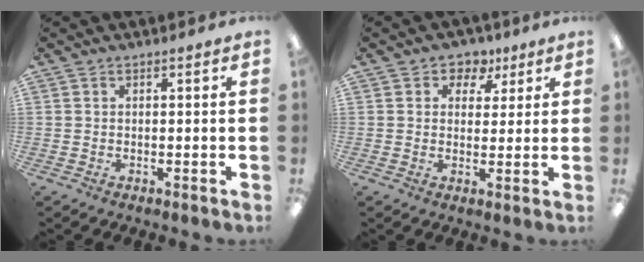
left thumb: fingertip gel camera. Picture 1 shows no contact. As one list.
[{"total": 6.1, "force": [3.6, 4.7, 1.5], "torque": [-0.021, -0.019, 0.059]}]